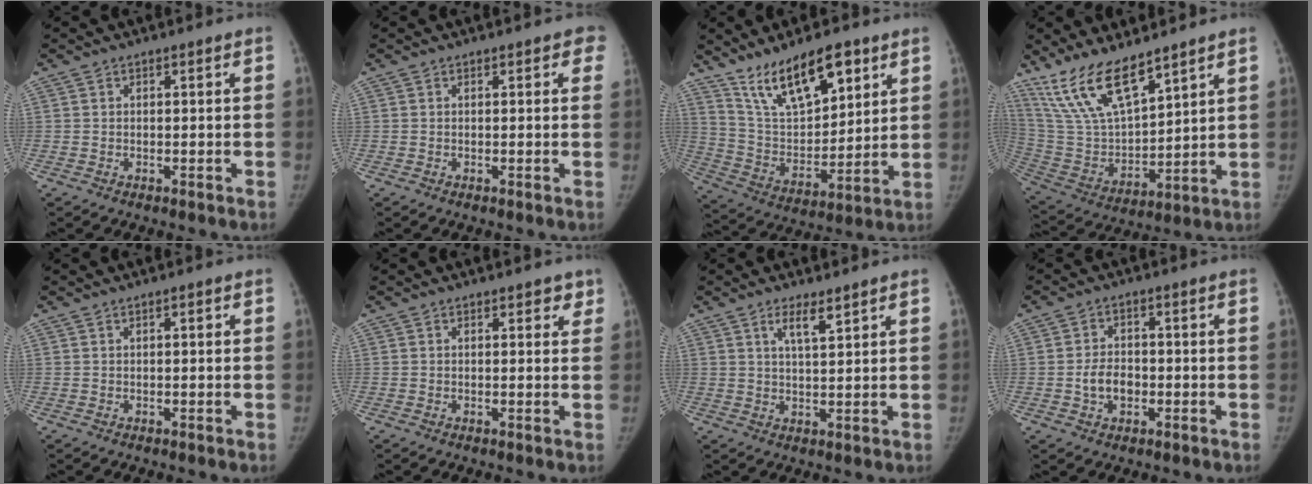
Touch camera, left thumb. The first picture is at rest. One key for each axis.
{"total": 2.2, "fx": 1.1, "fy": 1.2, "fz": 1.4, "tx": 0.008, "ty": 0.000, "tz": 0.001}
{"total": 16.6, "fx": 10.5, "fy": 6.9, "fz": 10.9, "tx": -0.150, "ty": -0.053, "tz": 0.204}
{"total": 15.5, "fx": 11.6, "fy": 4.9, "fz": 9.1, "tx": -0.154, "ty": -0.055, "tz": 0.242}
{"total": 0.8, "fx": 0.1, "fy": 0.3, "fz": 0.7, "tx": -0.009, "ty": 0.002, "tz": 0.000}
{"total": 2.1, "fx": 1.4, "fy": 1.1, "fz": 1.2, "tx": 0.007, "ty": -0.004, "tz": 0.011}
{"total": 4.0, "fx": 2.6, "fy": 0.9, "fz": 2.9, "tx": -0.049, "ty": -0.017, "tz": 0.050}
{"total": 5.1, "fx": -1.2, "fy": 3.7, "fz": 3.4, "tx": -0.045, "ty": 0.012, "tz": -0.023}